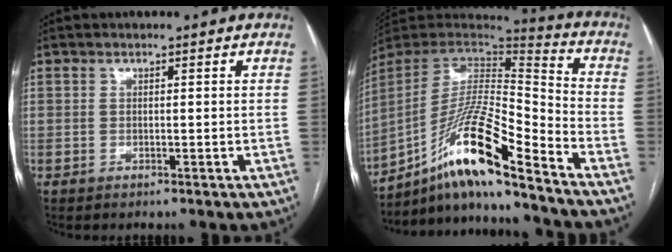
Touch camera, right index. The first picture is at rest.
{"total": 17.3, "force": [-12.1, 0.7, 12.3], "torque": [-0.243, 0.010, -0.218]}